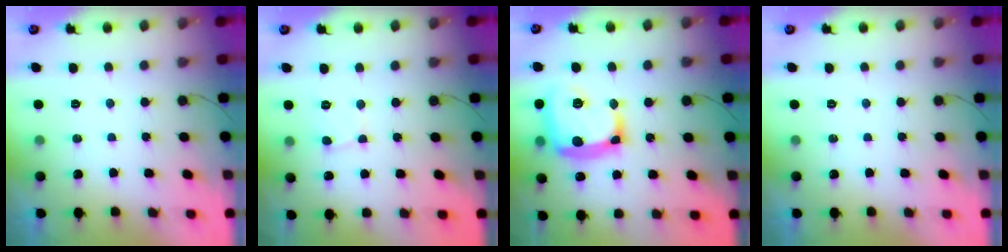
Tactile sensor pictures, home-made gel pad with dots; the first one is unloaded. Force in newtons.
{"total": 3.3, "press": 3.3, "slide": 0.2}
{"total": 19.9, "press": 19.8, "slide": 1.9}
{"total": 0.0}